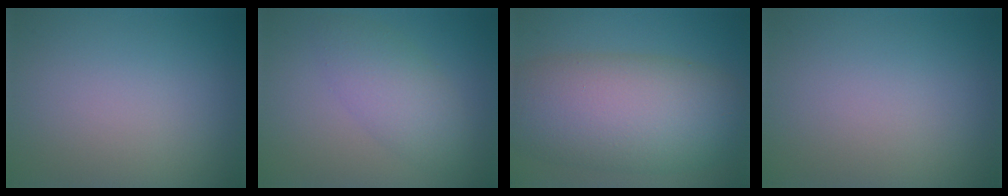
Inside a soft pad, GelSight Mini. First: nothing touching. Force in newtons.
{"total": 3.8, "press": 3.8, "slide": 0.1}
{"total": 10.7, "press": 10.7, "slide": 0.5}
{"total": 0.0}